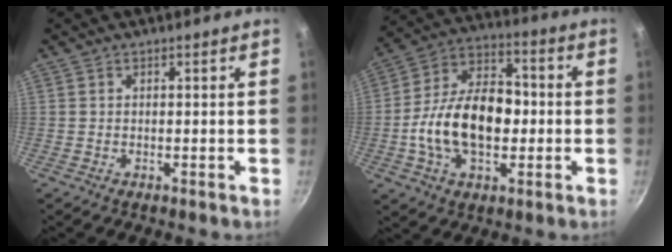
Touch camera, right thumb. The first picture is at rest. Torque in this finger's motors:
{"motor_torque": [1.41, 1.39, 1.15, -0.72, 0.53]}